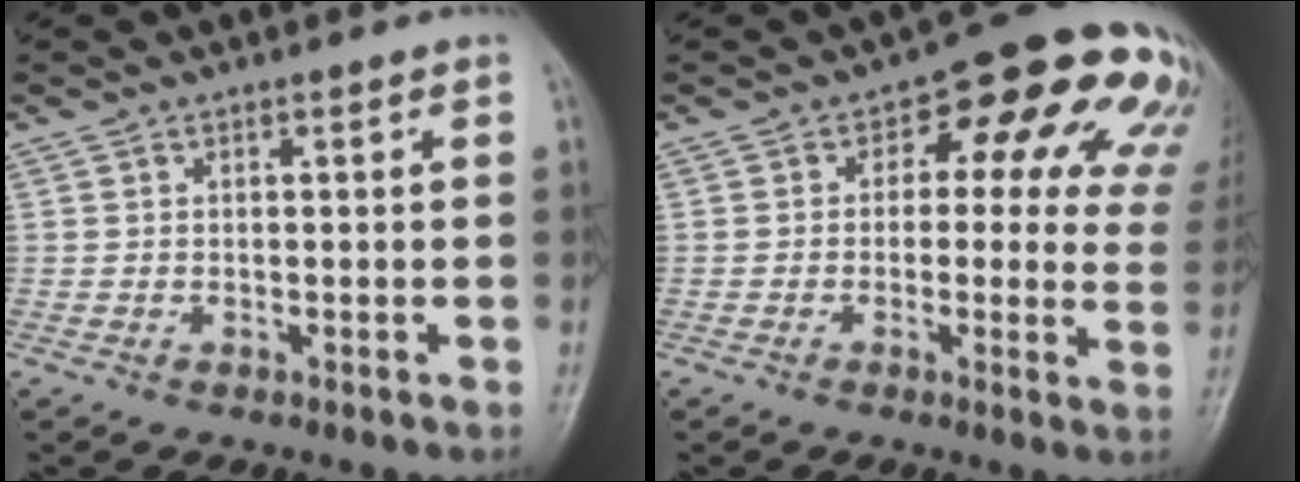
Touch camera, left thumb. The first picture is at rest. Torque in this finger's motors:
{"motor_torque": [0.68, 0.30, 0.10, -0.28, 0.06]}